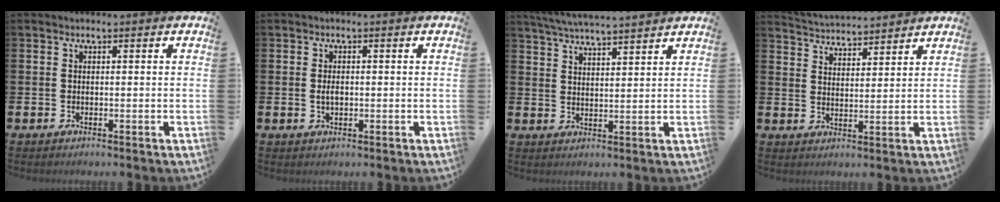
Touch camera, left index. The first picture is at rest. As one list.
[{"total": 1.4, "force": [0.0, 0.8, 1.2], "torque": [-0.015, 0.002, -0.003]}, {"total": 5.2, "force": [5.0, -0.2, 1.1], "torque": [-0.038, -0.023, 0.090]}, {"total": 4.4, "force": [4.3, 0.3, -0.4], "torque": [-0.003, -0.030, 0.077]}]